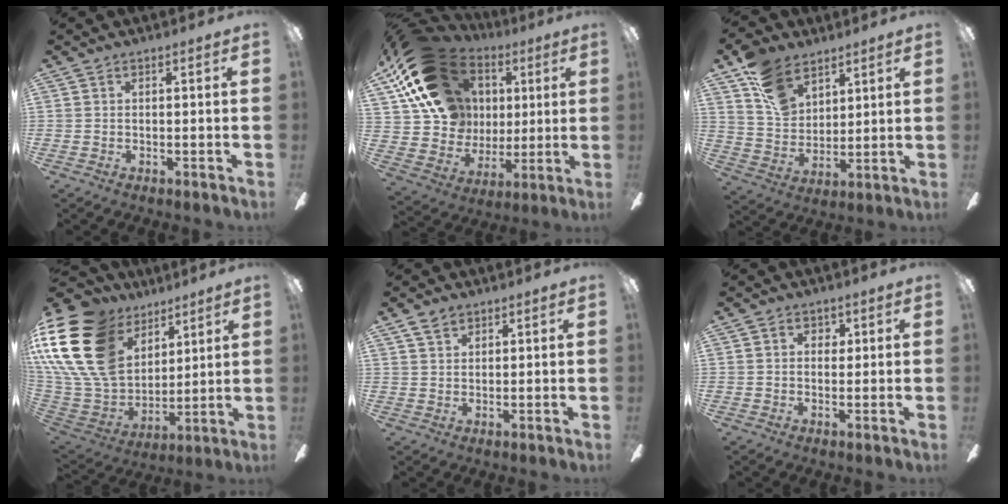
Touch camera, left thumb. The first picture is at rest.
{"total": 23.2, "force": [9.3, 17.7, 11.6], "torque": [-0.216, -0.030, 0.196]}
{"total": 13.0, "force": [8.4, 8.5, 5.4], "torque": [-0.106, -0.032, 0.165]}
{"total": 26.5, "force": [10.8, 18.7, 15.4], "torque": [-0.347, -0.057, 0.214]}
{"total": 3.7, "force": [2.6, 2.2, 1.3], "torque": [-0.024, -0.002, 0.050]}
{"total": 2.5, "force": [1.0, 1.9, 1.2], "torque": [-0.009, 0.002, 0.013]}